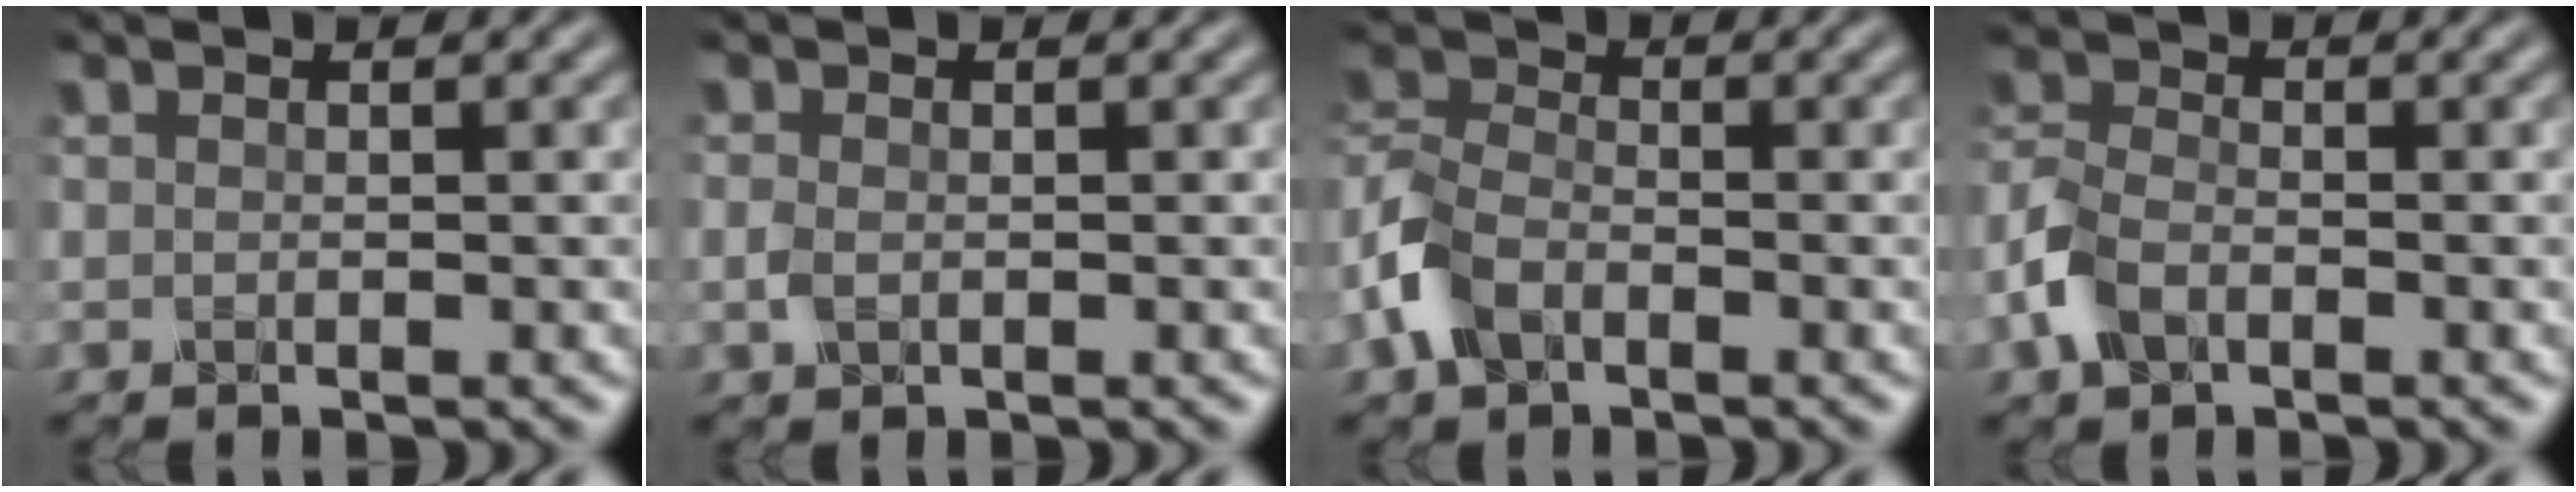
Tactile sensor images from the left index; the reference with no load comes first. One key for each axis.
{"total": 1.2, "fx": -0.3, "fy": 0.8, "fz": 0.8, "tx": -0.021, "ty": -0.003, "tz": -0.004}
{"total": 5.3, "fx": -2.7, "fy": 3.3, "fz": 3.1, "tx": -0.078, "ty": 0.005, "tz": -0.072}
{"total": 3.9, "fx": -2.0, "fy": 2.4, "fz": 2.3, "tx": -0.058, "ty": 0.002, "tz": -0.055}